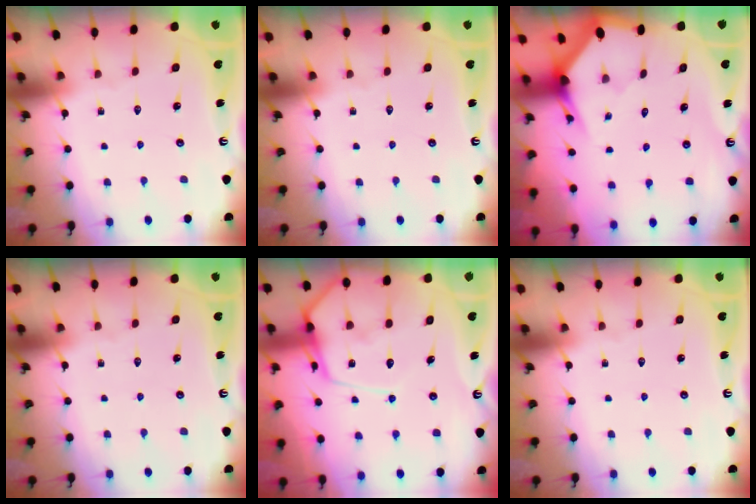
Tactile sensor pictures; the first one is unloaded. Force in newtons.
{"total": 0.0}
{"total": 2.8, "press": 2.8, "slide": 0.1}
{"total": 0.0}
{"total": 13.3, "press": 13.2, "slide": 1.3}
{"total": 0.0}